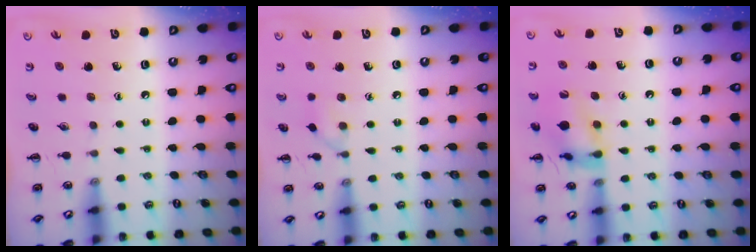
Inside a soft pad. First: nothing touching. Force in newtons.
{"total": 5.8, "press": 5.6, "slide": 1.6}
{"total": 16.0, "press": 15.8, "slide": 2.3}